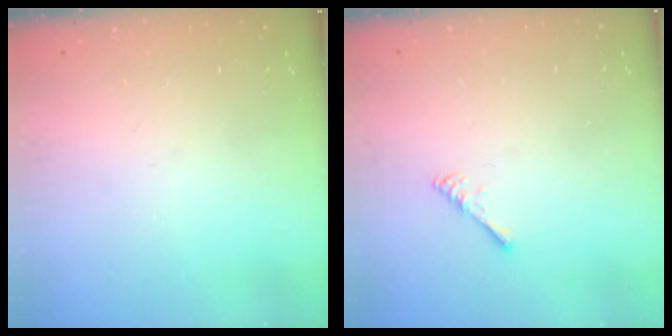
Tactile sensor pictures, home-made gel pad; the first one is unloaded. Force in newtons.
{"total": 2.4, "press": 2.4, "slide": 0.4}